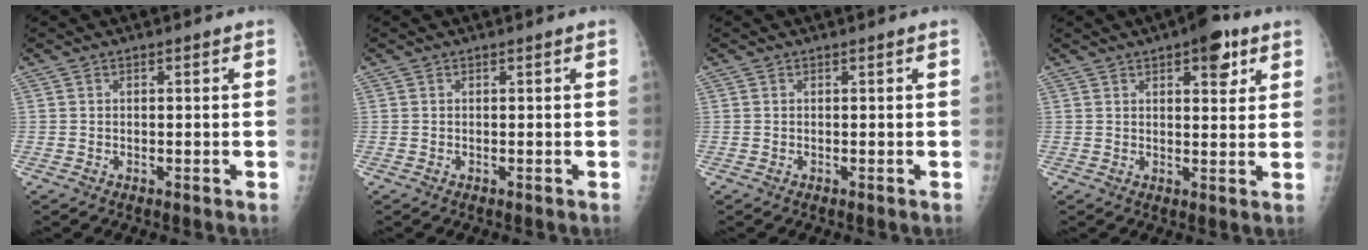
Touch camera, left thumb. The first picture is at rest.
{"total": 0.0}
{"total": 0.0}
{"total": 7.4, "force": [4.0, 3.1, 5.5], "torque": [-0.049, -0.013, 0.047]}